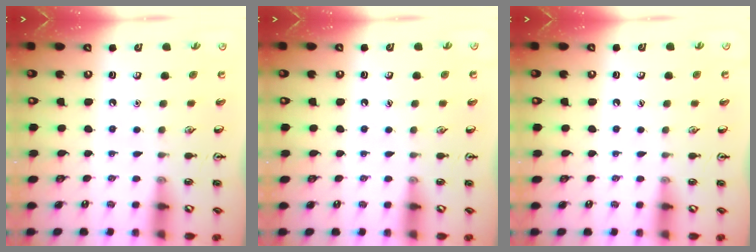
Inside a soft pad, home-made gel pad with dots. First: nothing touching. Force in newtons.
{"total": 0.0}
{"total": 0.0}